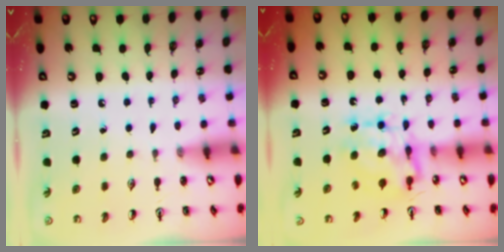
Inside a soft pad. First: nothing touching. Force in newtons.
{"total": 7.6, "press": 7.6, "slide": 0.2}